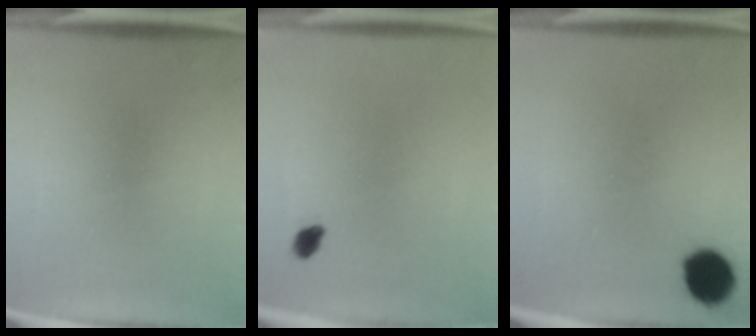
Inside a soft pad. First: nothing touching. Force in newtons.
{"total": 1.9}
{"total": 9.2}